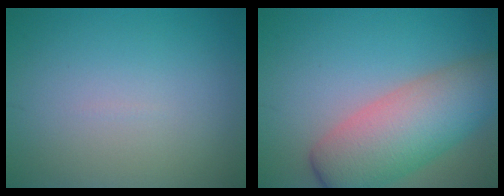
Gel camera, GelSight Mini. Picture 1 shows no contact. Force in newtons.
{"total": 8.5, "press": 8.5, "slide": 0.3}